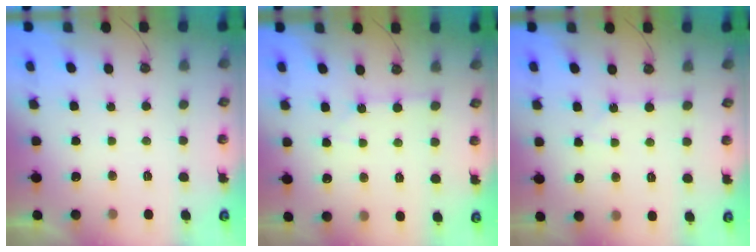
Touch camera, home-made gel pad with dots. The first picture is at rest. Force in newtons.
{"total": 1.5, "press": 1.5, "slide": 0.3}
{"total": 0.9, "press": 0.9, "slide": 0.1}